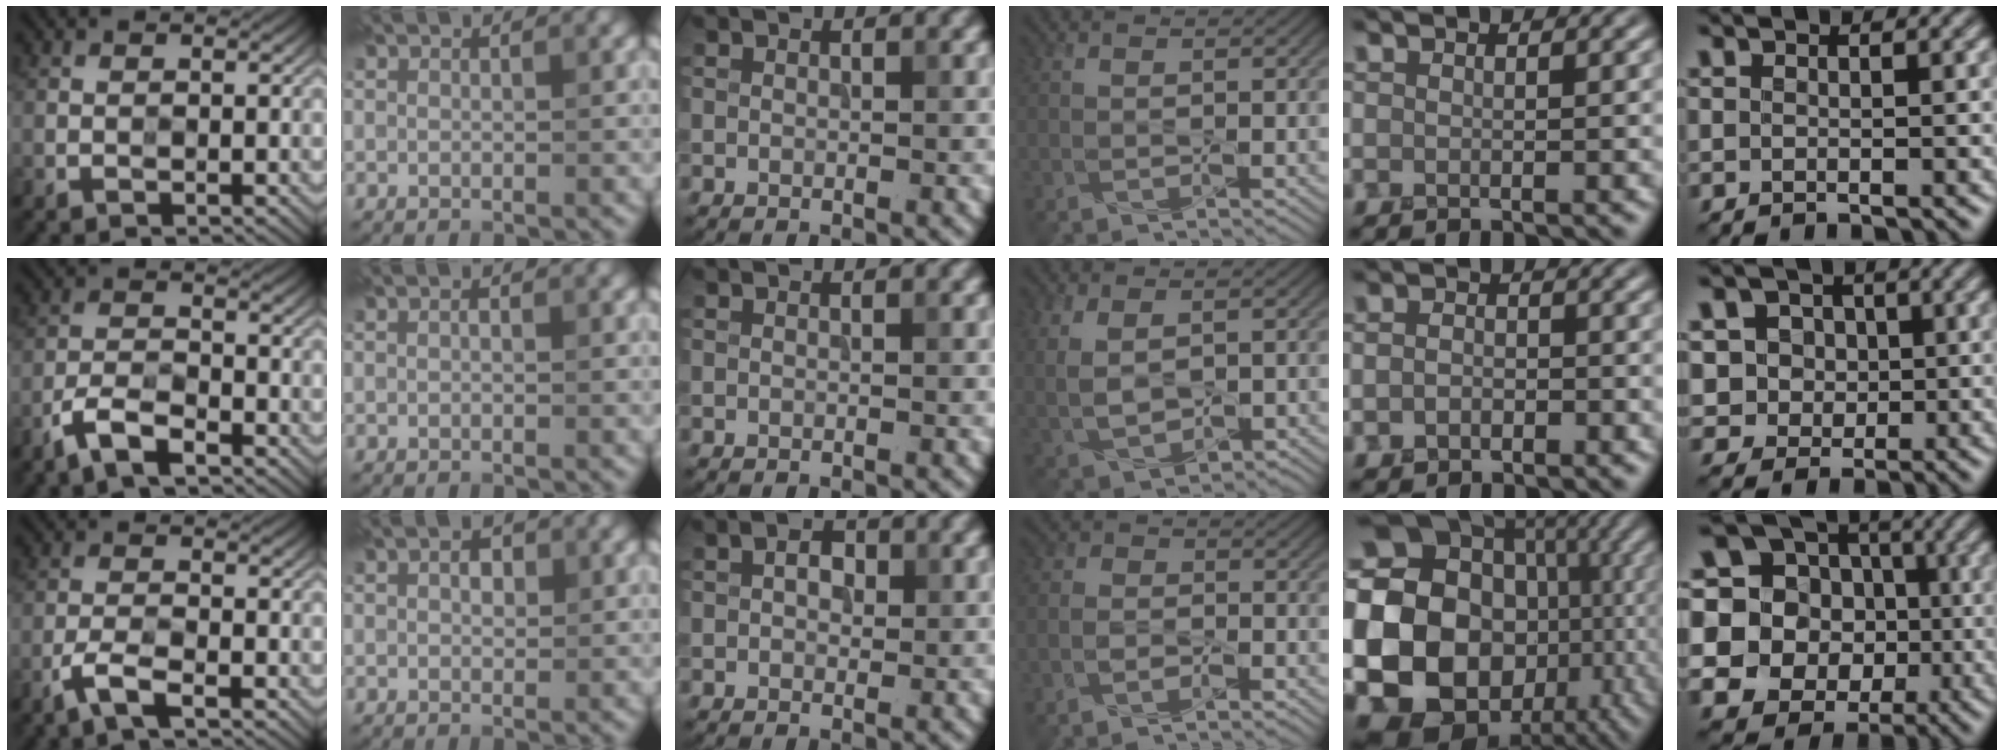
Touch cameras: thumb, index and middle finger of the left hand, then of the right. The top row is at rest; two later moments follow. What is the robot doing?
{"motion": "wipe", "object": "whiteboard"}